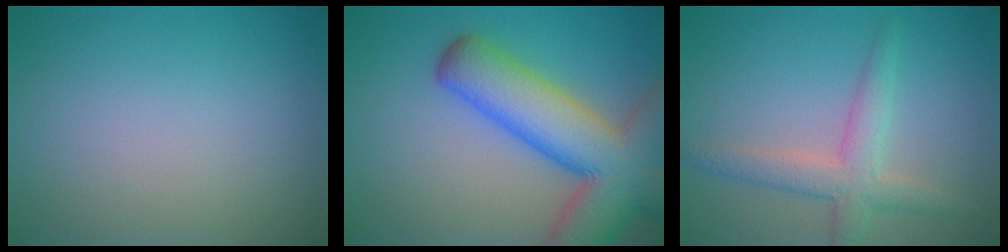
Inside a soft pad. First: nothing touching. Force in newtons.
{"total": 11.7, "press": 11.7, "slide": 0.6}
{"total": 3.6, "press": 3.6, "slide": 0.1}